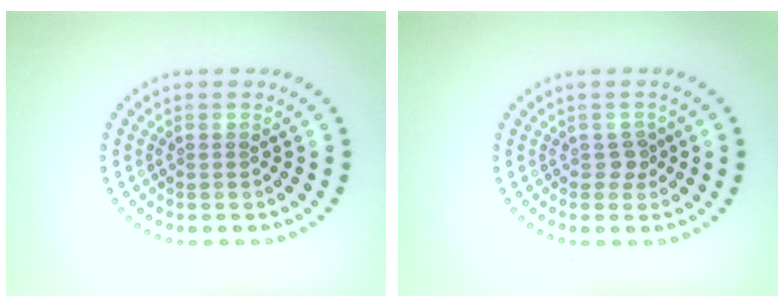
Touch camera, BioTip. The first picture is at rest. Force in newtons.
{"total": 1.2, "press": 1.1, "slide": 0.6}